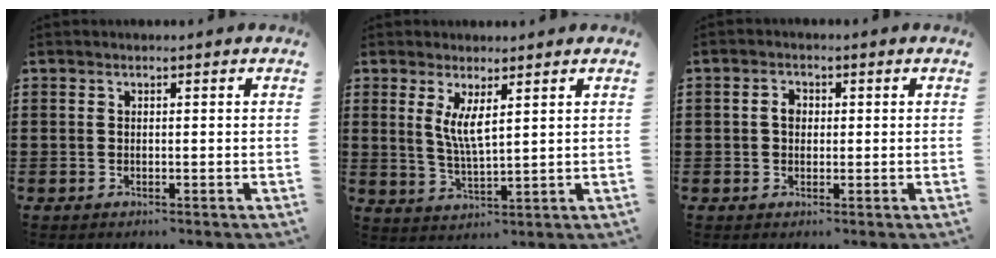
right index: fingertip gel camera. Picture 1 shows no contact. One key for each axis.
{"total": 4.6, "fx": 1.8, "fy": 1.1, "fz": 4.1, "tx": -0.087, "ty": -0.003, "tz": 0.032}
{"total": 2.2, "fx": 0.1, "fy": 1.6, "fz": 1.5, "tx": -0.032, "ty": 0.007, "tz": 0.000}